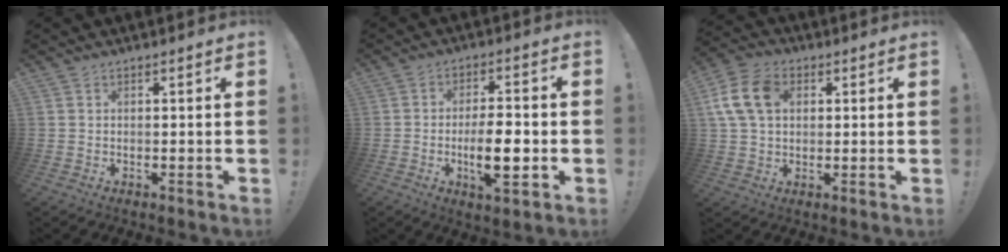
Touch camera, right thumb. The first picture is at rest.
{"total": 11.1, "force": [-2.6, 3.4, 10.2], "torque": [-0.169, 0.000, -0.050]}
{"total": 12.7, "force": [3.2, 9.1, 8.3], "torque": [-0.165, 0.011, 0.065]}